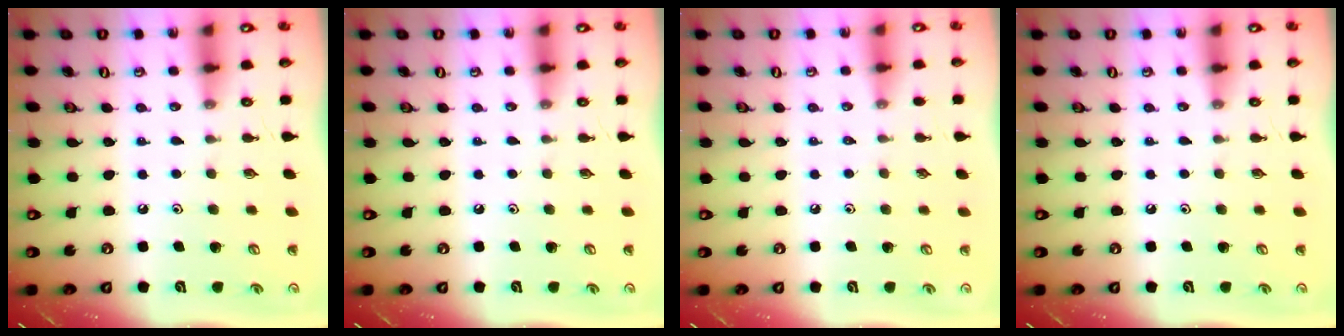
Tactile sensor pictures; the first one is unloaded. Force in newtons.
{"total": 0.0}
{"total": 2.0, "press": 2.0, "slide": 0.4}
{"total": 0.0}